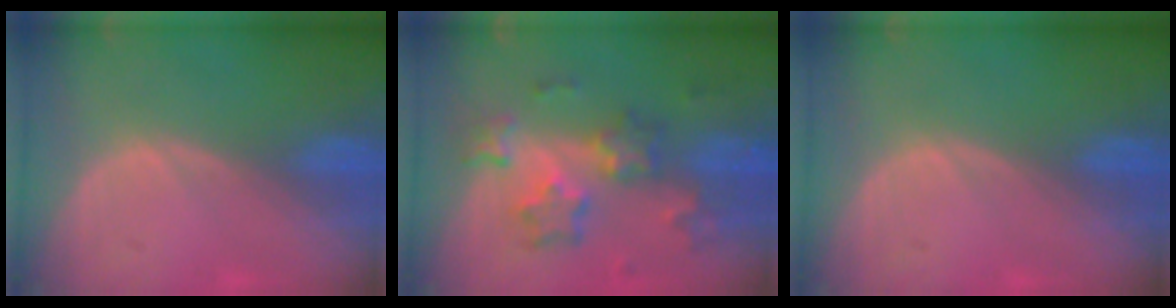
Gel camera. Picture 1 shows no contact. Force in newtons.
{"total": 8.6, "press": 7.6, "slide": 4.0}
{"total": 0.0}